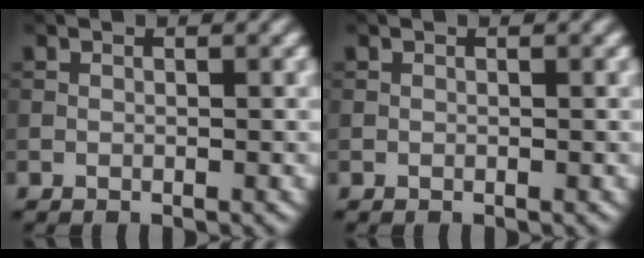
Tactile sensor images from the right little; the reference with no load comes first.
{"total": 0.0}